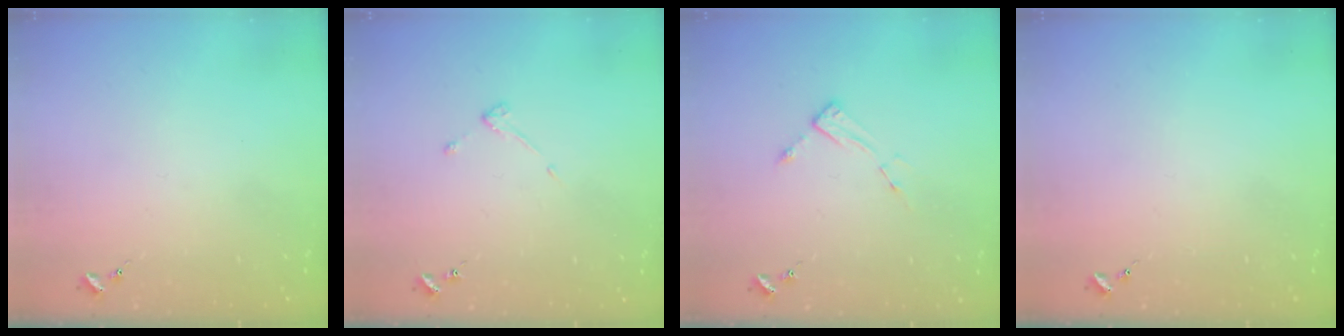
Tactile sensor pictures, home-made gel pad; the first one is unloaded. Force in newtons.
{"total": 3.1, "press": 3.0, "slide": 0.5}
{"total": 4.4, "press": 4.4, "slide": 0.2}
{"total": 0.0}